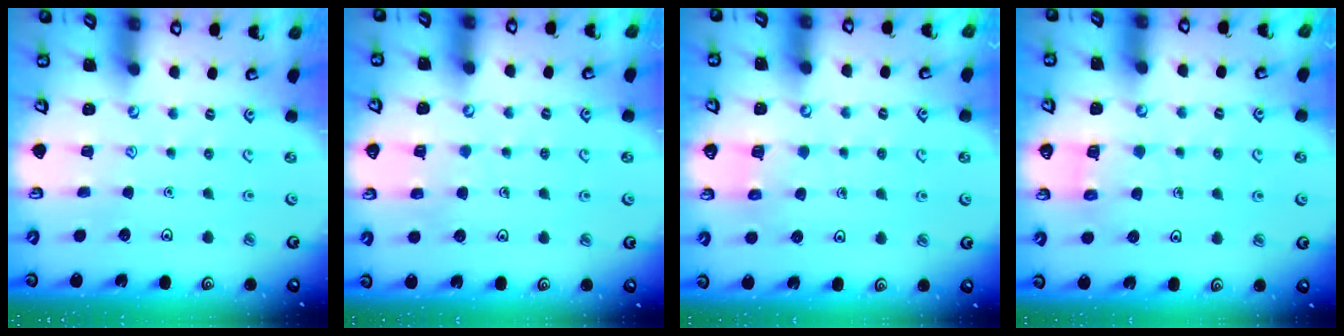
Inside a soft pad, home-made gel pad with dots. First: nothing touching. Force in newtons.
{"total": 5.6, "press": 5.6, "slide": 0.5}
{"total": 4.0, "press": 4.0, "slide": 0.4}
{"total": 5.9, "press": 5.9, "slide": 0.3}